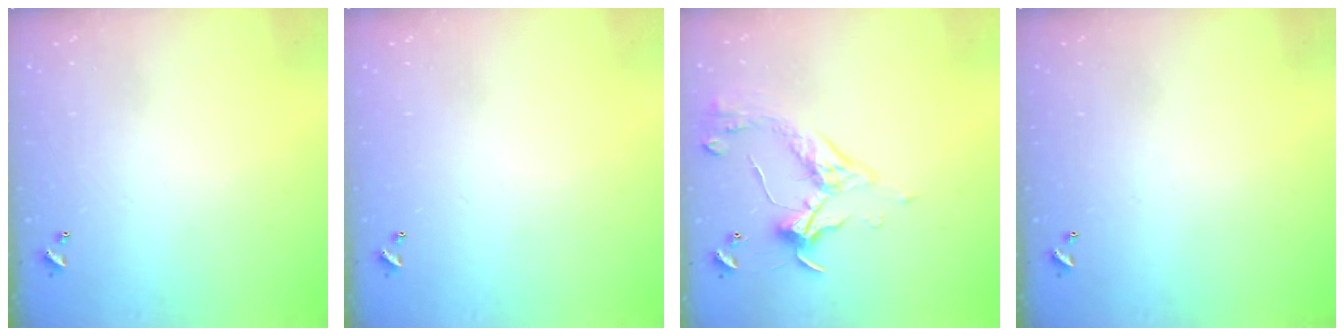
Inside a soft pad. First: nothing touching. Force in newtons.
{"total": 0.0}
{"total": 3.2, "press": 3.2, "slide": 0.6}
{"total": 0.0}